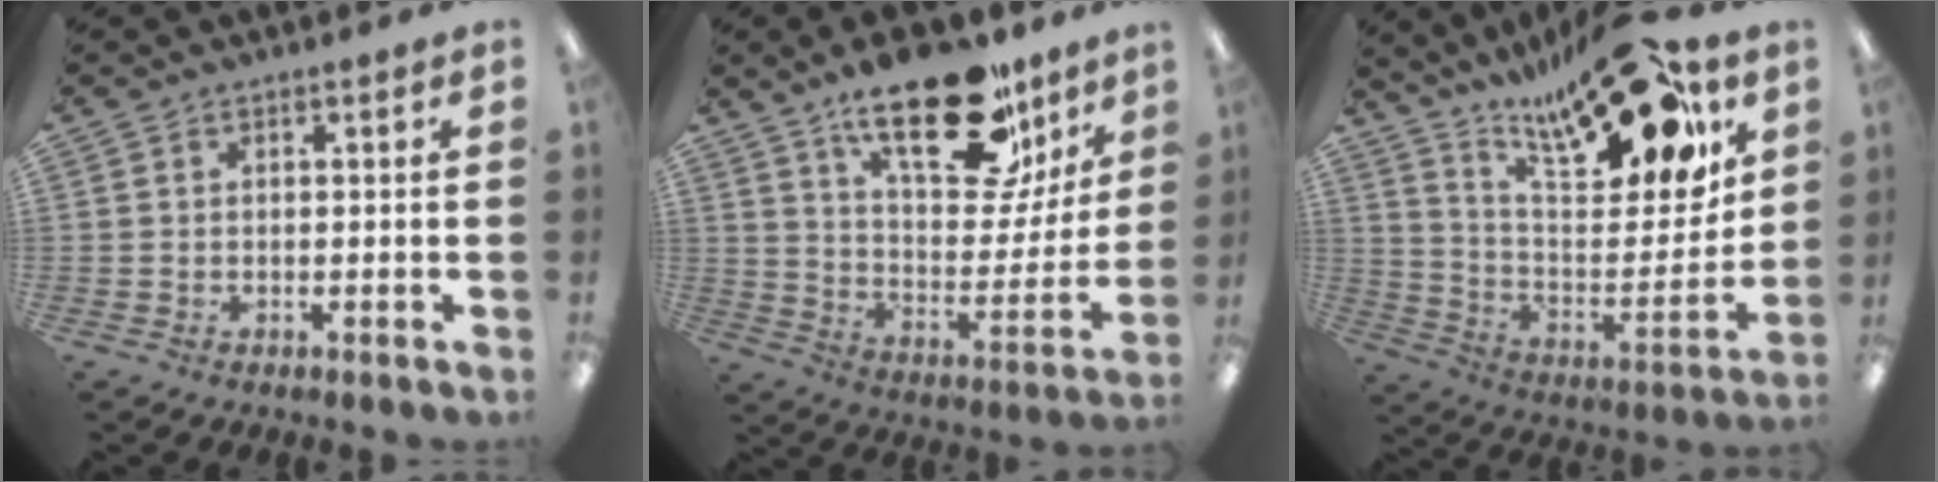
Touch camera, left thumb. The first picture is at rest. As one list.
[{"total": 25.5, "force": [16.2, 11.0, 16.3], "torque": [-0.241, -0.095, 0.272]}, {"total": 24.3, "force": [17.1, 8.1, 15.2], "torque": [-0.225, -0.104, 0.285]}]